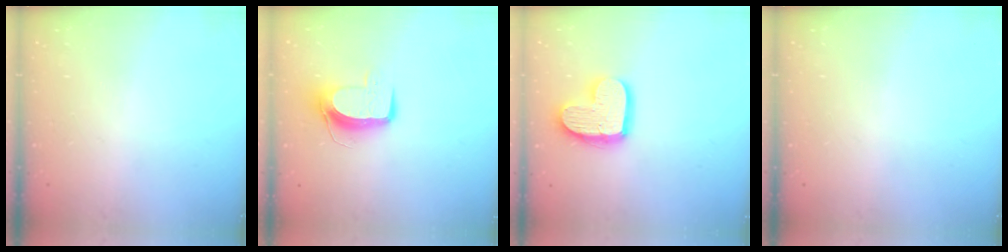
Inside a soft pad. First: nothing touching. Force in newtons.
{"total": 9.7, "press": 9.7, "slide": 0.6}
{"total": 14.5, "press": 14.4, "slide": 1.3}
{"total": 0.0}